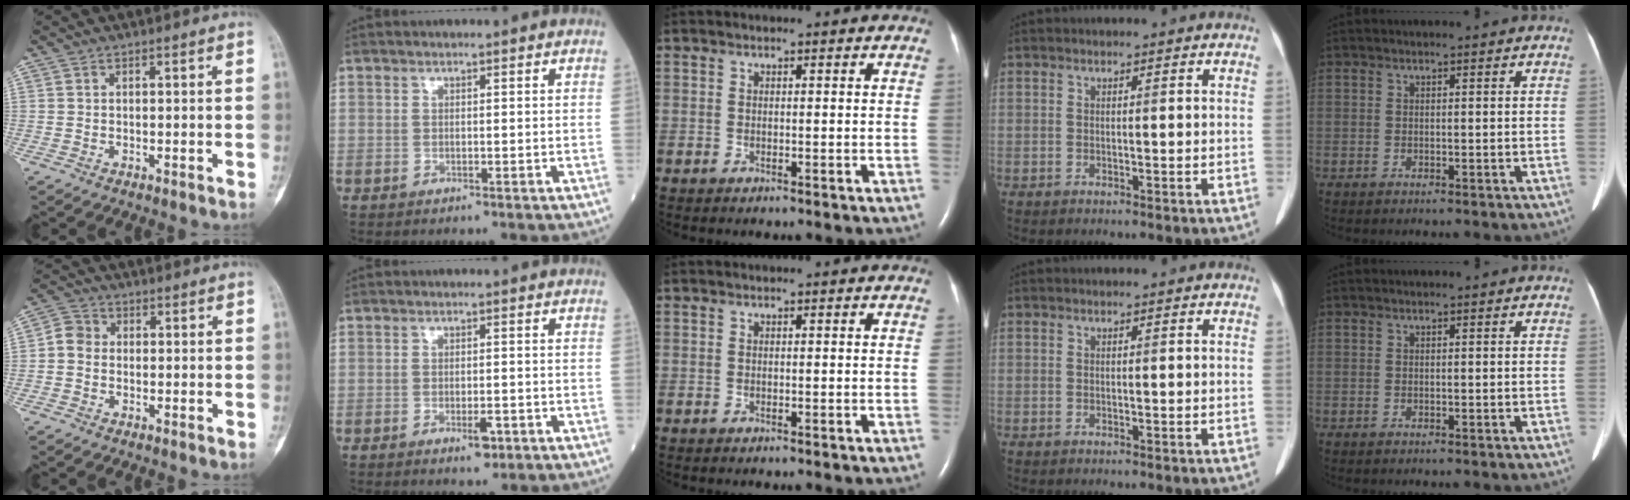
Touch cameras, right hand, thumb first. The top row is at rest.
{"thumb": {"total": 3.8, "force": [-0.4, 3.4, 1.6], "torque": [-0.018, 0.010, -0.016]}, "index": {"total": 2.6, "force": [-1.4, 0.8, 2.1], "torque": [-0.026, 0.001, -0.019]}}